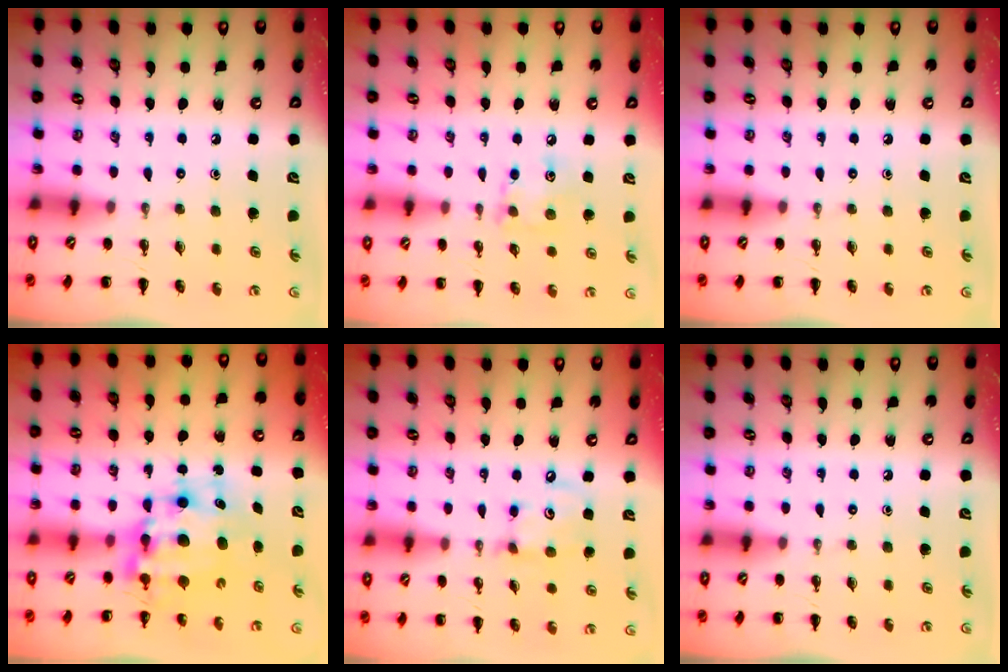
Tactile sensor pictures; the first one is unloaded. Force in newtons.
{"total": 7.5, "press": 7.5, "slide": 0.5}
{"total": 0.0}
{"total": 9.4, "press": 9.0, "slide": 2.6}
{"total": 6.7, "press": 6.7, "slide": 0.6}
{"total": 0.0}